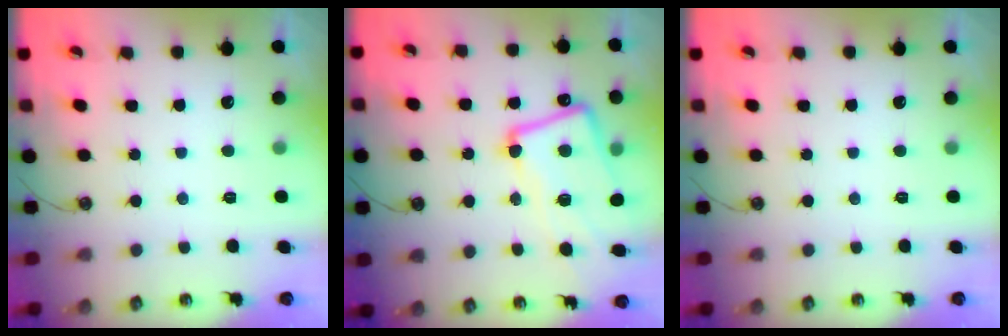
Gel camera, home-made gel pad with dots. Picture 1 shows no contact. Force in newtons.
{"total": 9.1, "press": 9.0, "slide": 1.2}
{"total": 0.0}